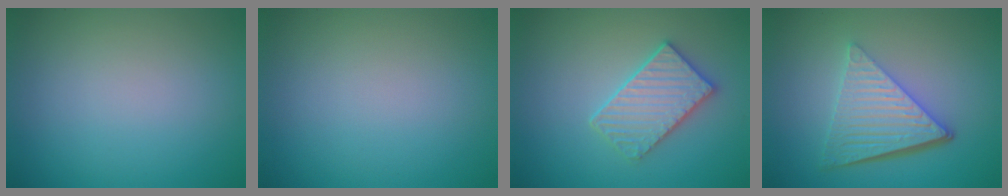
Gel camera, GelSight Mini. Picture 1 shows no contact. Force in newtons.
{"total": 0.0}
{"total": 3.4, "press": 3.3, "slide": 0.8}
{"total": 6.5, "press": 4.4, "slide": 4.8}